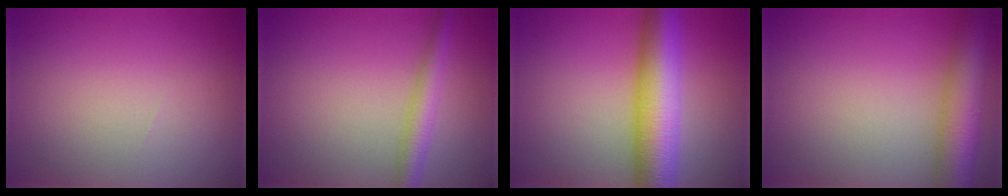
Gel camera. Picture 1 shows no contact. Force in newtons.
{"total": 3.0, "press": 3.0, "slide": 0.1}
{"total": 9.7, "press": 9.7, "slide": 0.1}
{"total": 7.4, "press": 7.4, "slide": 0.3}